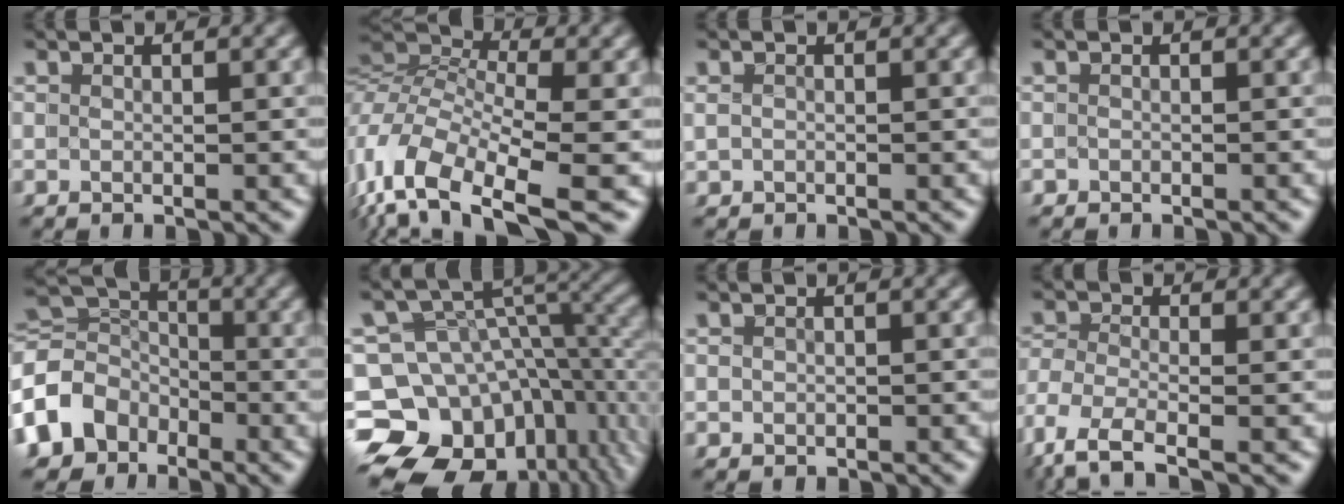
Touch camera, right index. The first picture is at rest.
{"total": 7.9, "force": [-2.5, 4.4, 6.1], "torque": [-0.145, -0.029, -0.029]}
{"total": 0.8, "force": [-0.2, -0.4, -0.7], "torque": [0.008, -0.008, 0.005]}
{"total": 0.7, "force": [-0.5, 0.3, -0.3], "torque": [0.003, -0.002, -0.011]}
{"total": 8.6, "force": [-1.8, 7.7, 3.4], "torque": [-0.086, -0.028, -0.035]}
{"total": 17.2, "force": [-4.7, 14.0, 8.8], "torque": [-0.168, -0.067, -0.070]}
{"total": 0.7, "force": [0.0, -0.2, -0.6], "torque": [0.012, -0.006, 0.001]}
{"total": 5.7, "force": [-4.0, 2.5, 3.2], "torque": [-0.084, -0.034, -0.048]}